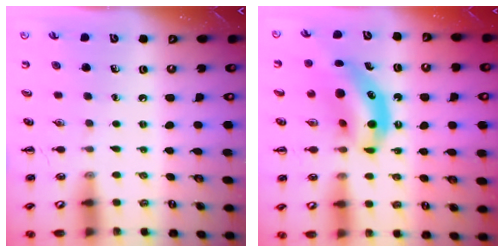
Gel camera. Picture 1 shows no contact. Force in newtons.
{"total": 11.5, "press": 11.2, "slide": 2.9}